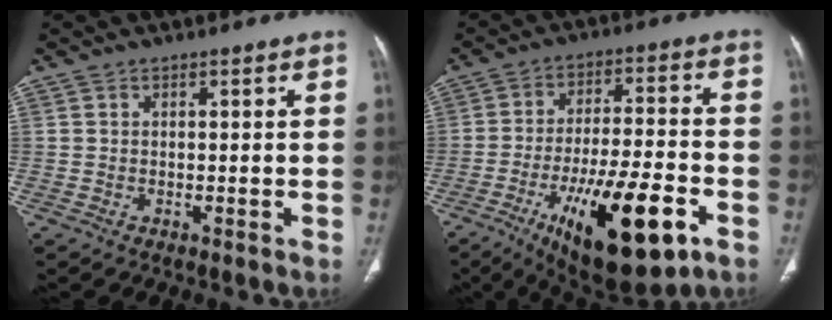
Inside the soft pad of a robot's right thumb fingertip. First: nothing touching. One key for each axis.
{"total": 21.0, "fx": -9.3, "fy": 6.9, "fz": 17.5, "tx": -0.270, "ty": 0.030, "tz": -0.137}